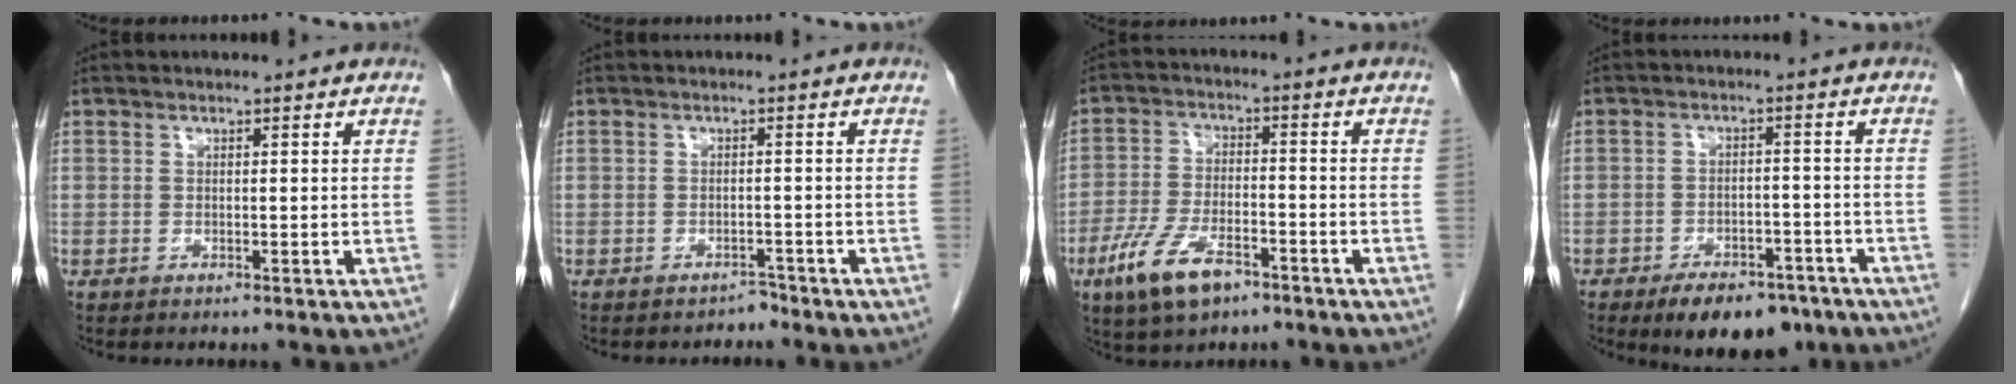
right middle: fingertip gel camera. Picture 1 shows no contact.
{"total": 1.3, "force": [-1.2, 0.3, -0.2], "torque": [0.003, -0.004, -0.019]}
{"total": 9.3, "force": [-5.6, 3.5, 6.5], "torque": [-0.145, -0.007, -0.100]}
{"total": 9.9, "force": [-7.2, 4.5, 5.1], "torque": [-0.067, 0.001, -0.107]}